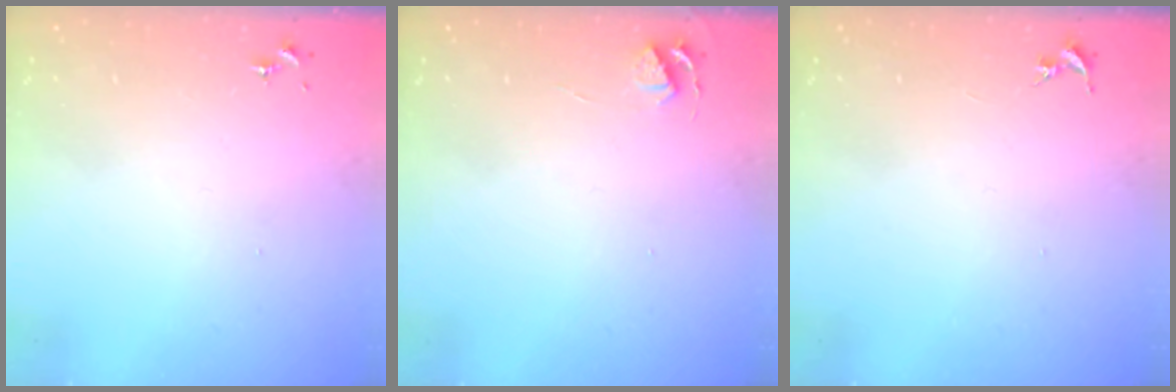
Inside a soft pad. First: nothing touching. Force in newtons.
{"total": 3.9, "press": 3.8, "slide": 0.5}
{"total": 0.0}